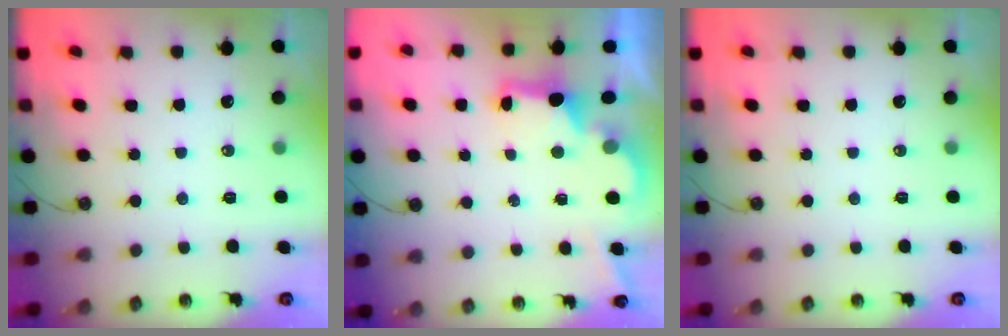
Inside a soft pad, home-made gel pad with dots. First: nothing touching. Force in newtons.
{"total": 2.8, "press": 2.6, "slide": 0.9}
{"total": 0.0}